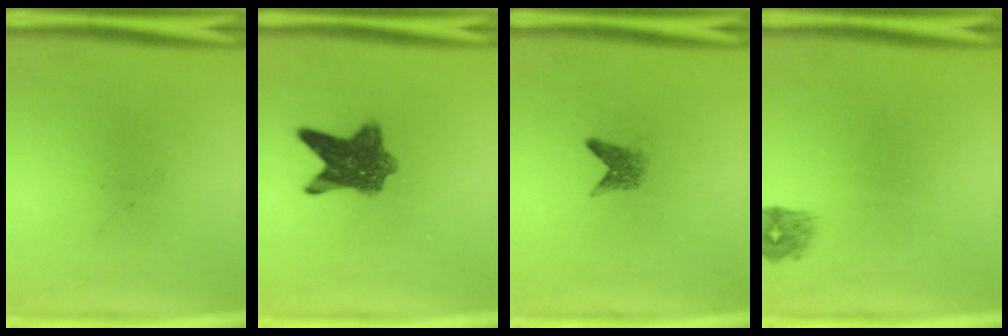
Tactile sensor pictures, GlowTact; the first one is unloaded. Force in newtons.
{"total": 7.9}
{"total": 1.9}
{"total": 1.4}